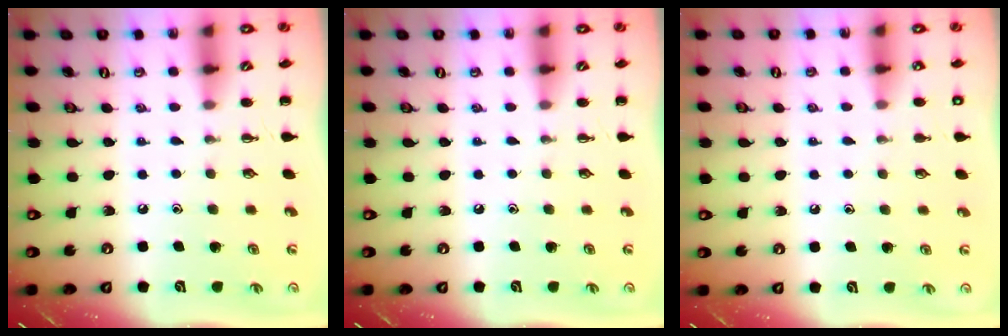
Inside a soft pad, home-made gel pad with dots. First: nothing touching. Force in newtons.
{"total": 0.0}
{"total": 1.1, "press": 1.1, "slide": 0.2}